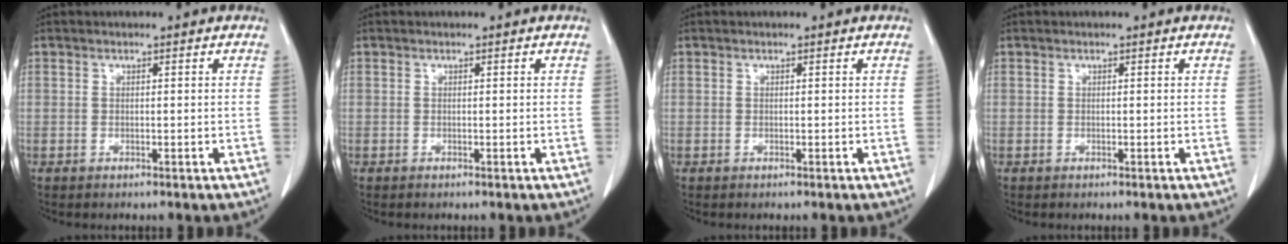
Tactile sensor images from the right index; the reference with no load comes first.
{"total": 0.0}
{"total": 0.0}
{"total": 0.0}